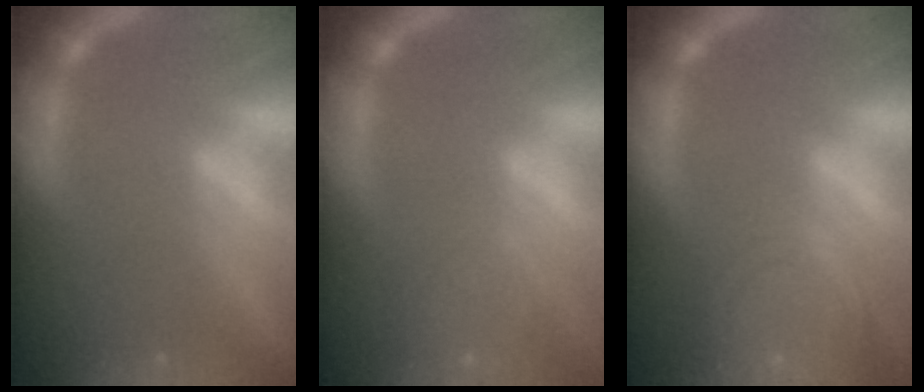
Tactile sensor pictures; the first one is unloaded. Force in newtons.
{"total": 5.1}
{"total": 9.5}